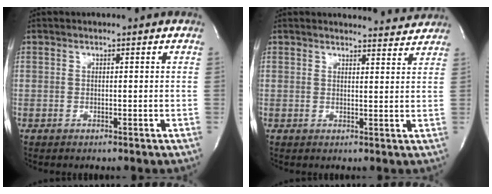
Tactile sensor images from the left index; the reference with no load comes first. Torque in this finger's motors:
{"motor_torque": [0.69, -0.82, 0.09, 0.02]}